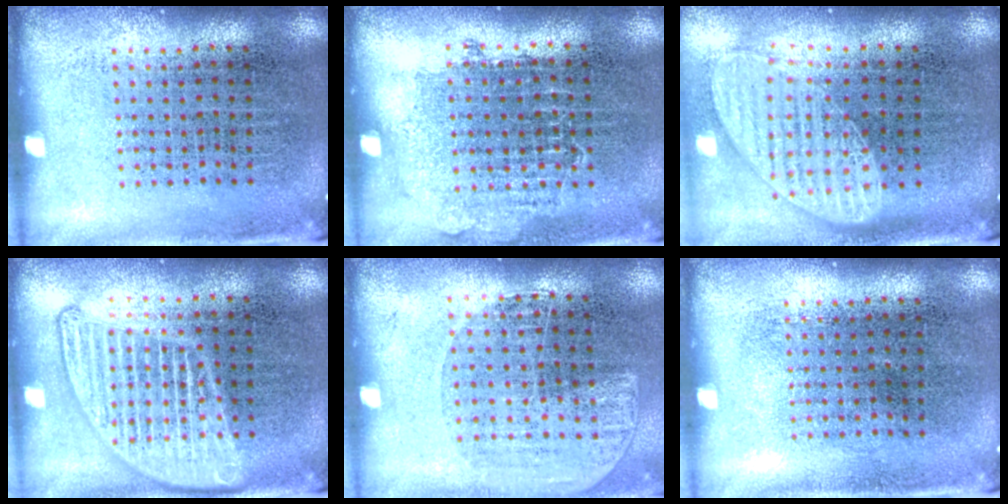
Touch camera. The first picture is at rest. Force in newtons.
{"total": 0.8, "press": 0.7, "slide": 0.3}
{"total": 1.5, "press": 1.3, "slide": 0.8}
{"total": 1.8, "press": 1.8, "slide": 0.3}
{"total": 1.1, "press": 1.0, "slide": 0.5}
{"total": 0.0}